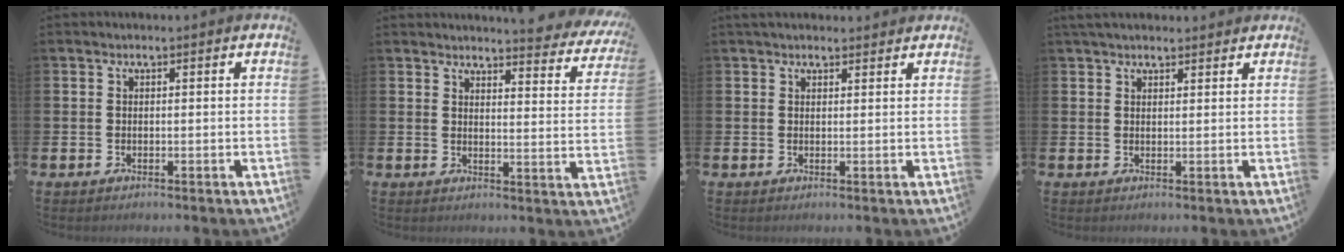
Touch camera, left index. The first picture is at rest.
{"total": 3.8, "force": [3.8, 0.0, 0.5], "torque": [-0.001, -0.034, 0.060]}
{"total": 1.8, "force": [1.7, 0.6, 0.3], "torque": [0.002, -0.003, 0.028]}
{"total": 2.5, "force": [2.3, 0.8, 0.7], "torque": [-0.006, -0.004, 0.040]}